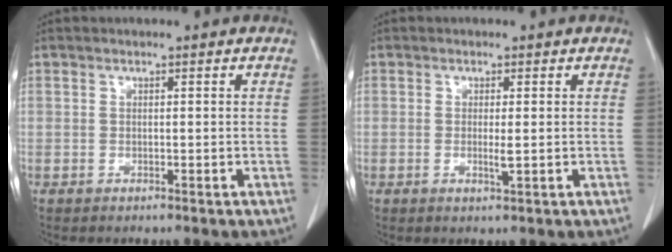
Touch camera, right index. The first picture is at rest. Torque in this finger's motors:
{"motor_torque": [-0.17, 0.07, -0.09, -0.01]}